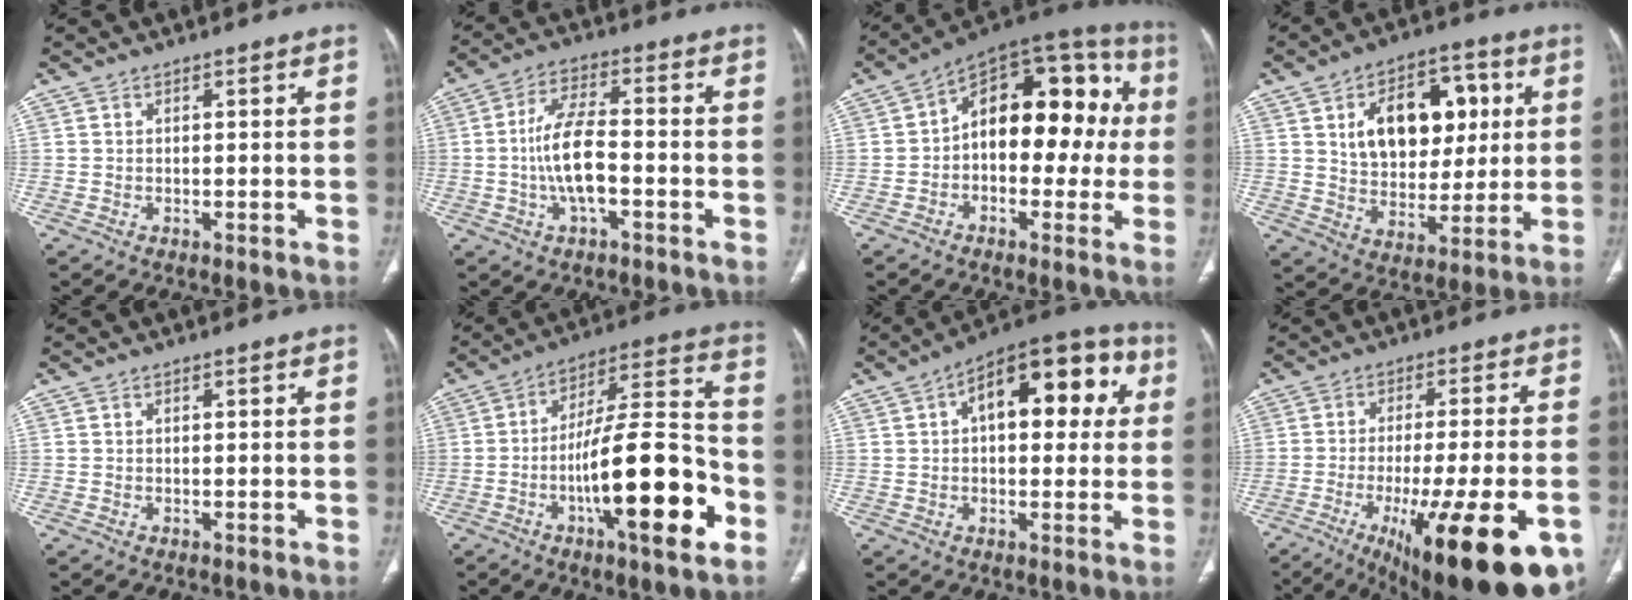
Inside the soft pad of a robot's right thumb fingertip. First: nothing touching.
{"total": 9.9, "force": [-2.0, 4.2, 8.8], "torque": [-0.172, 0.028, -0.041]}
{"total": 18.9, "force": [0.7, 11.4, 15.1], "torque": [-0.154, 0.051, -0.004]}
{"total": 17.4, "force": [4.5, 11.4, 12.4], "torque": [-0.137, 0.001, 0.077]}
{"total": 0.0}
{"total": 22.4, "force": [-7.5, 5.8, 20.3], "torque": [-0.320, 0.039, -0.114]}
{"total": 17.9, "force": [4.5, 9.2, 14.6], "torque": [-0.151, 0.031, 0.054]}
{"total": 23.8, "force": [-10.4, 6.2, 20.5], "torque": [-0.253, 0.003, -0.143]}